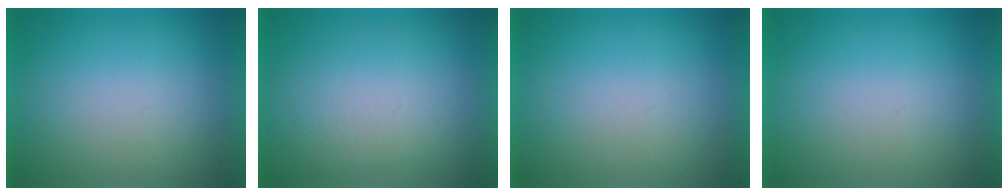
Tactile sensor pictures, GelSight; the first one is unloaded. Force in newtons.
{"total": 3.9}
{"total": 0.0}
{"total": 1.2}